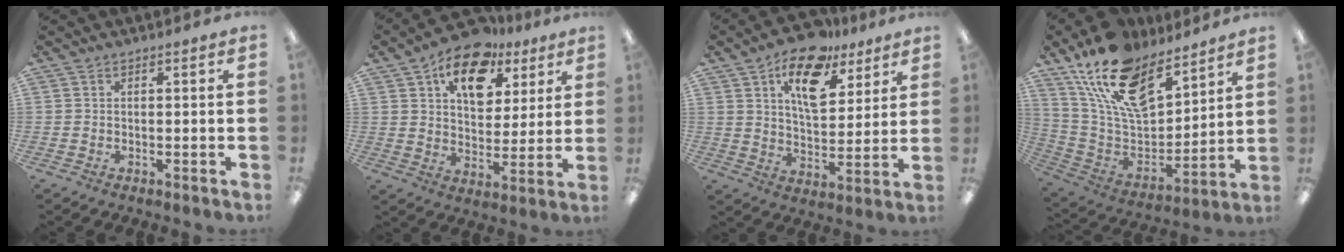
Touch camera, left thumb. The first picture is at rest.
{"total": 14.6, "force": [8.6, 8.9, 7.7], "torque": [-0.116, -0.040, 0.154]}
{"total": 15.9, "force": [9.6, 8.3, 9.7], "torque": [-0.140, -0.043, 0.164]}
{"total": 21.0, "force": [14.5, 10.3, 11.3], "torque": [-0.211, -0.081, 0.264]}